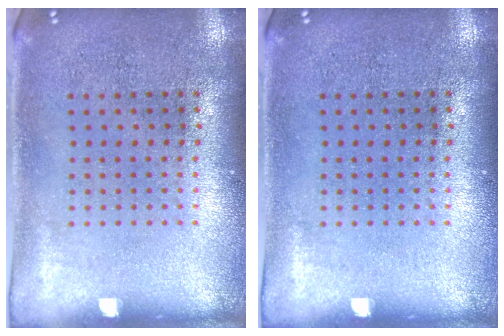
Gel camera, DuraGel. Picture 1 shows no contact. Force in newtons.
{"total": 0.0}